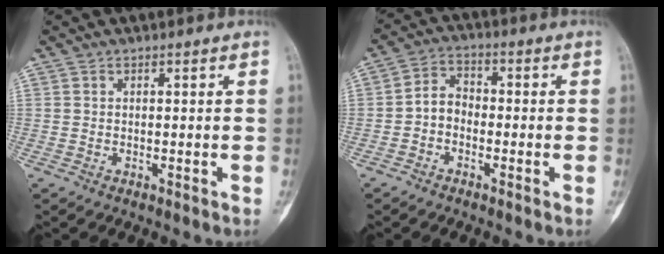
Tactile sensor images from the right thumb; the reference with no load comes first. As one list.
[{"total": 5.0, "force": [-1.5, 3.8, 2.9], "torque": [-0.035, 0.023, -0.040]}]